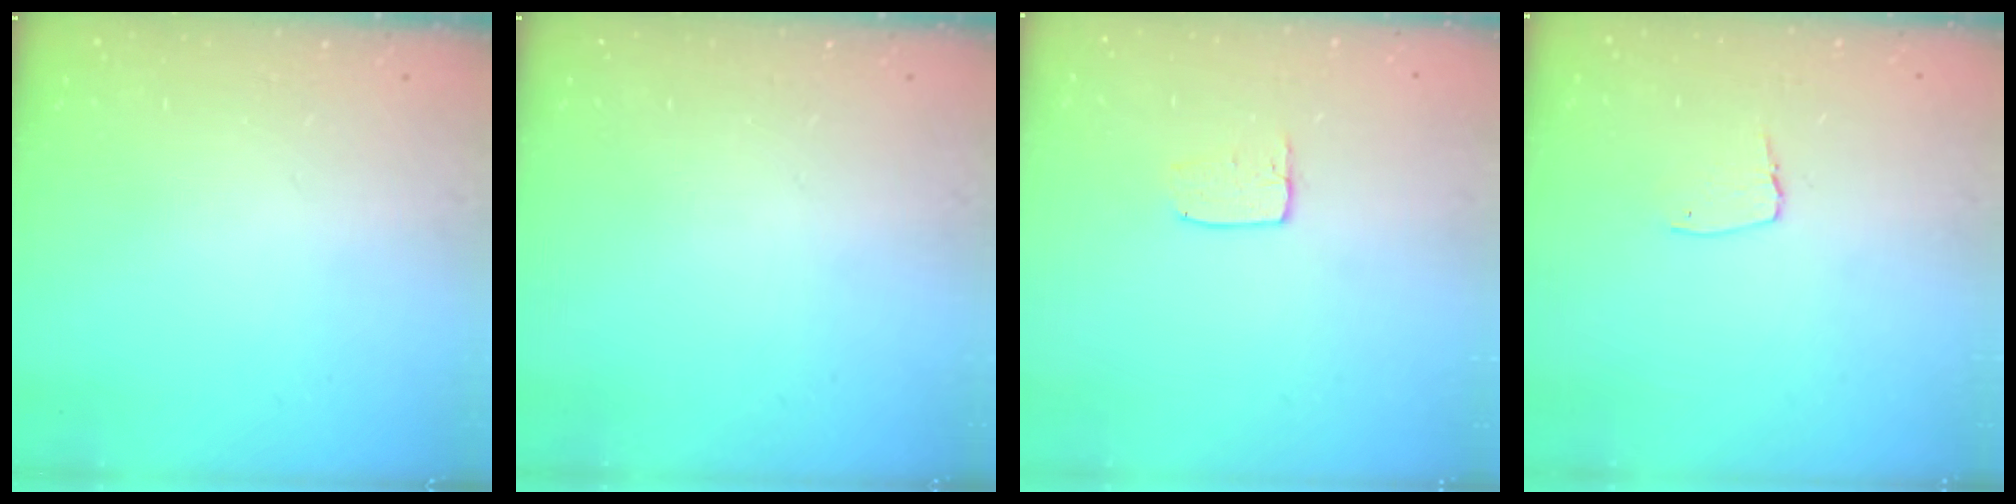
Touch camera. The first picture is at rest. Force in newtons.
{"total": 0.0}
{"total": 5.4, "press": 5.4, "slide": 0.3}
{"total": 5.4, "press": 5.3, "slide": 0.5}